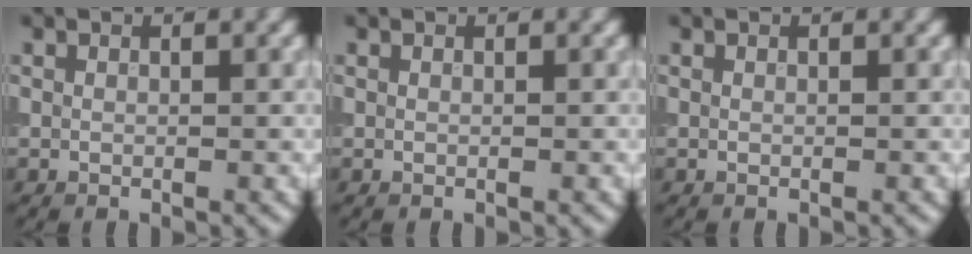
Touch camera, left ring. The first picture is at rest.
{"total": 0.0}
{"total": 0.0}